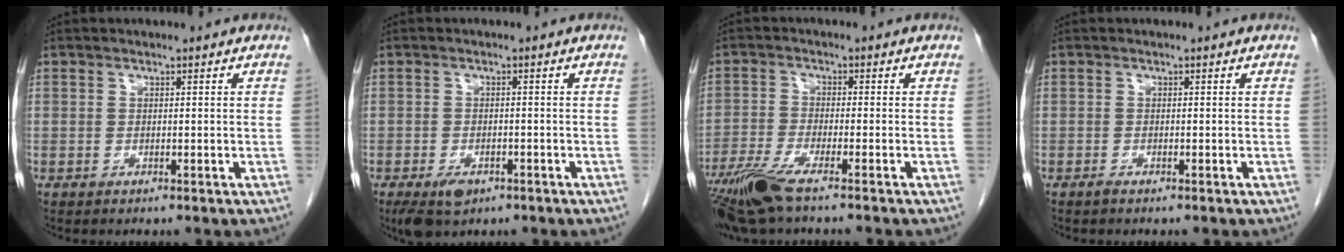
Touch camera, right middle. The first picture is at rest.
{"total": 4.5, "force": [-2.7, 2.4, 2.7], "torque": [-0.053, -0.006, -0.038]}
{"total": 7.7, "force": [-5.7, 0.1, 5.2], "torque": [-0.105, -0.019, -0.107]}
{"total": 0.6, "force": [-0.5, 0.0, 0.3], "torque": [-0.010, -0.001, -0.009]}